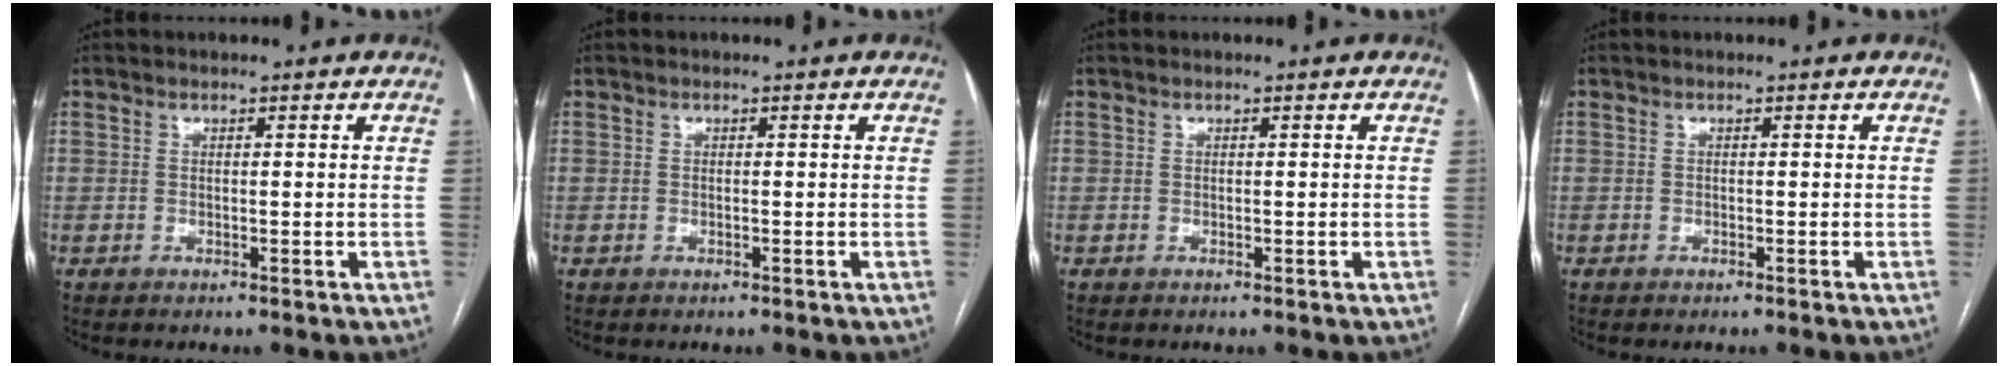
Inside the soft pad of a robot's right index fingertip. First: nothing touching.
{"total": 0.0}
{"total": 0.0}
{"total": 0.0}